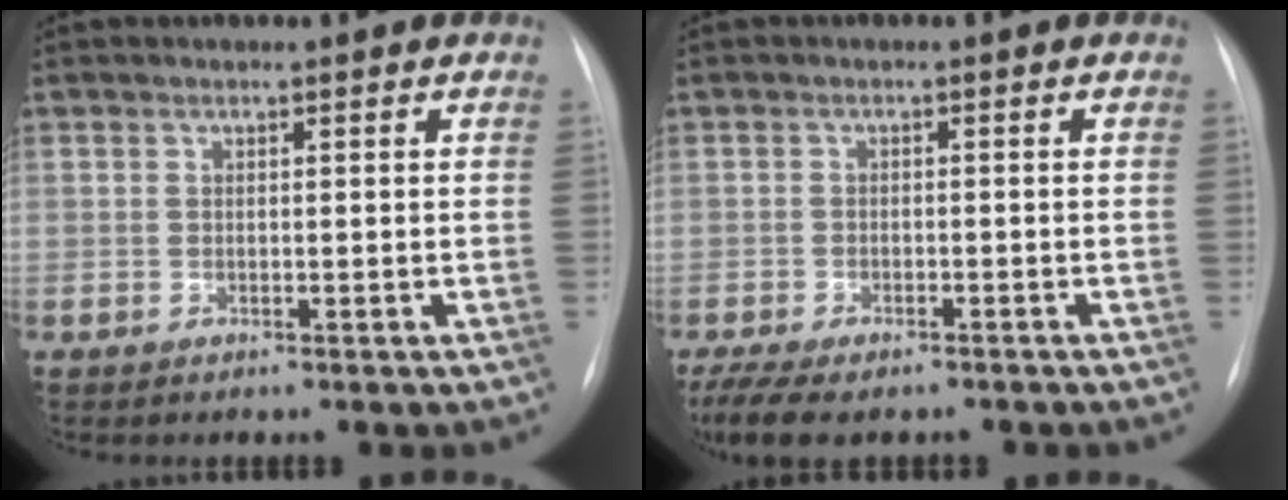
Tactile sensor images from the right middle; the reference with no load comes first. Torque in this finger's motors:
{"motor_torque": [0.33, -0.30, 0.09, 0.04]}